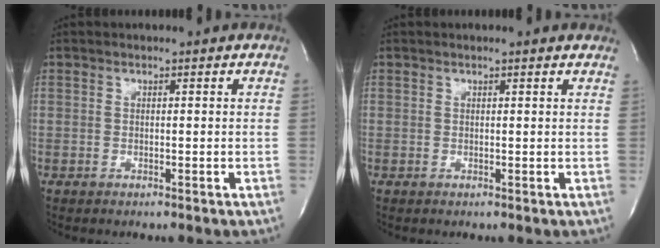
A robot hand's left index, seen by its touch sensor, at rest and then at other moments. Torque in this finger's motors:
{"motor_torque": [0.11, -0.06, 0.01, 0.00]}